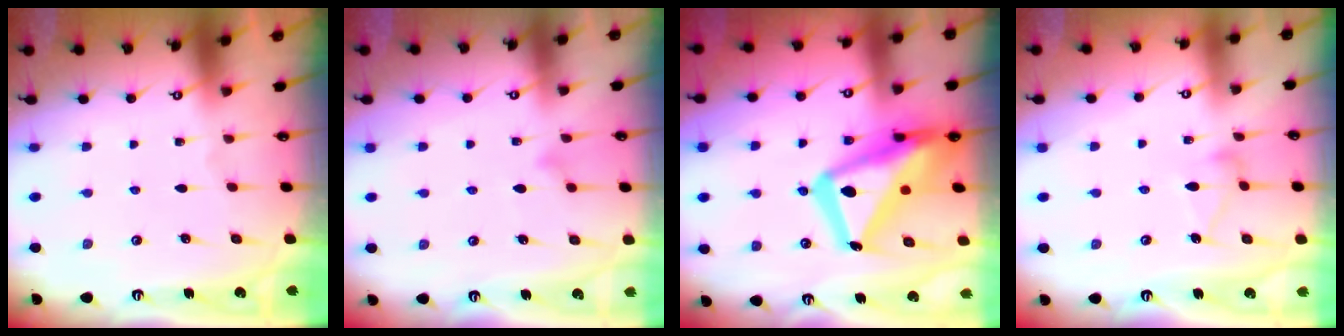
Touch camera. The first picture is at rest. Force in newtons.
{"total": 9.7, "press": 9.7, "slide": 0.3}
{"total": 22.5, "press": 22.4, "slide": 2.1}
{"total": 8.2, "press": 8.2, "slide": 0.3}